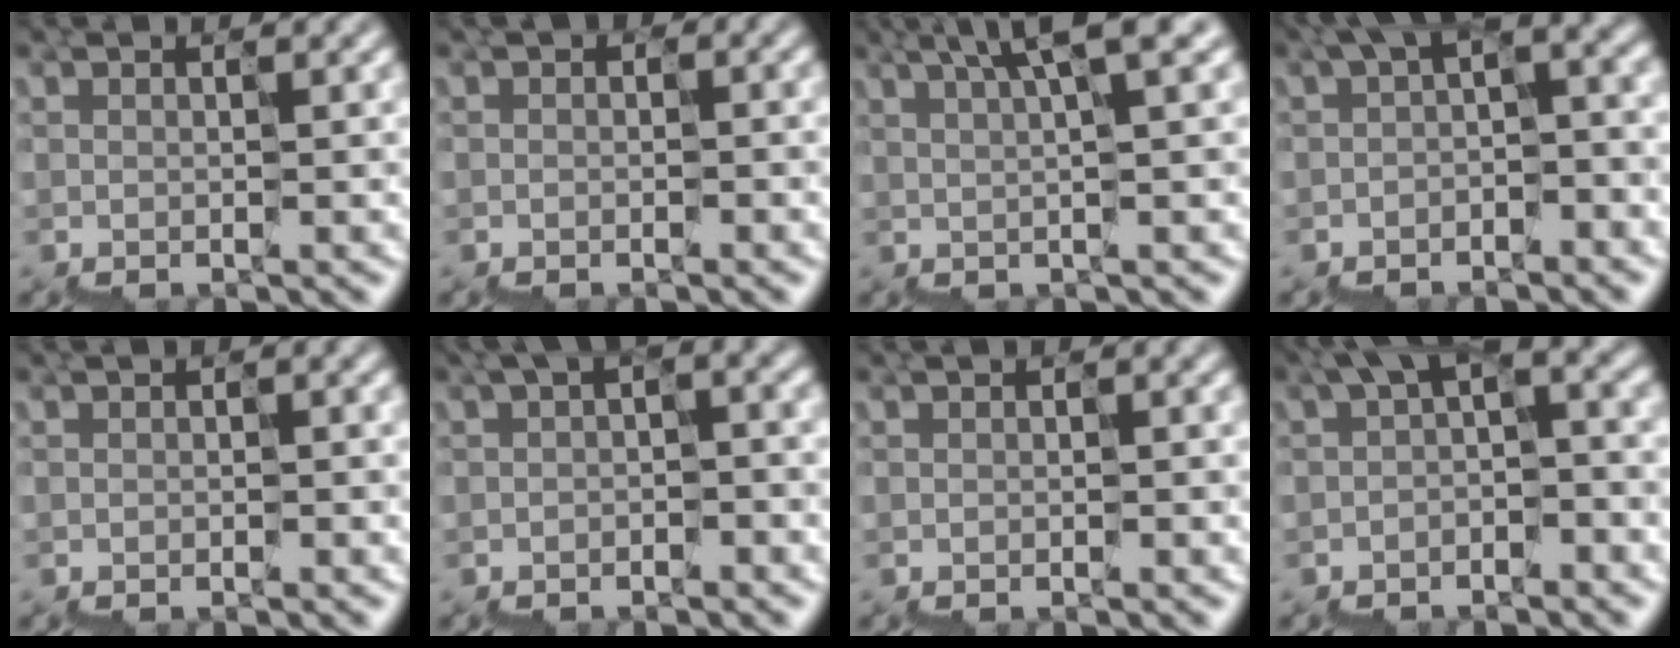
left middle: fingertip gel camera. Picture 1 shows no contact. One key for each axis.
{"total": 0.6, "fx": -0.6, "fy": 0.2, "fz": 0.0, "tx": 0.001, "ty": 0.002, "tz": -0.011}
{"total": 3.4, "fx": 1.9, "fy": 0.2, "fz": 2.8, "tx": -0.049, "ty": 0.013, "tz": 0.032}
{"total": 4.2, "fx": 0.0, "fy": 1.8, "fz": 3.8, "tx": -0.062, "ty": 0.005, "tz": -0.009}
{"total": 1.0, "fx": -0.3, "fy": 0.6, "fz": 0.8, "tx": -0.007, "ty": 0.007, "tz": -0.008}
{"total": 2.6, "fx": -0.4, "fy": 1.1, "fz": 2.4, "tx": -0.043, "ty": 0.006, "tz": -0.014}
{"total": 0.7, "fx": -0.3, "fy": 0.4, "fz": 0.5, "tx": -0.005, "ty": 0.003, "tz": -0.007}
{"total": 4.2, "fx": 0.1, "fy": 1.9, "fz": 3.7, "tx": -0.064, "ty": 0.006, "tz": -0.009}